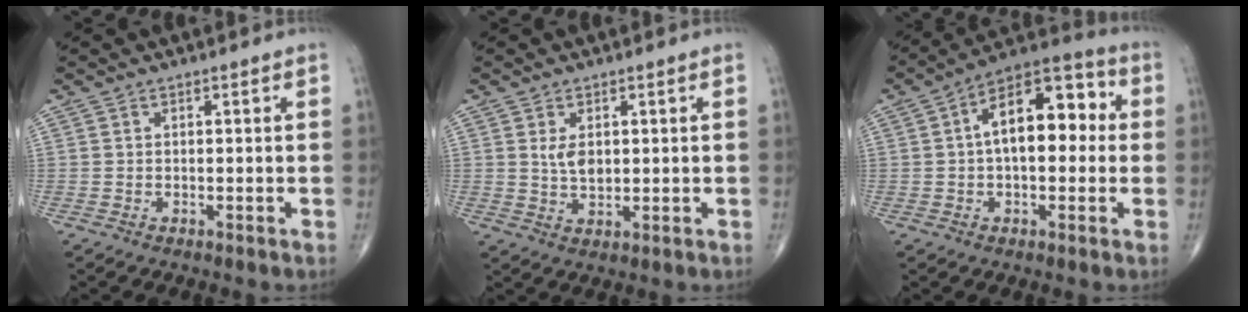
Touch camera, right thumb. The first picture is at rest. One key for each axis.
{"total": 4.1, "fx": 0.9, "fy": 2.3, "fz": 3.2, "tx": -0.054, "ty": -0.010, "tz": 0.023}
{"total": 14.9, "fx": 1.7, "fy": 7.9, "fz": 12.6, "tx": -0.171, "ty": 0.042, "tz": 0.013}